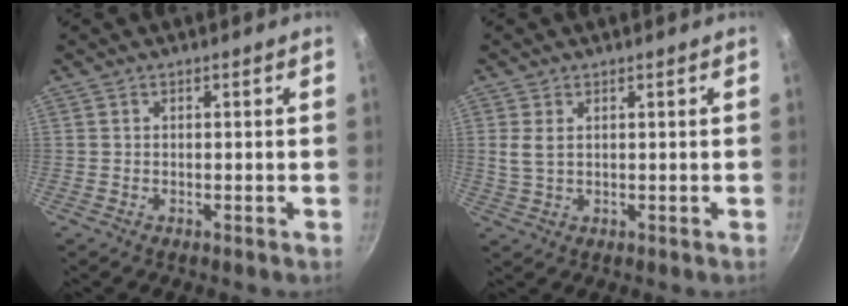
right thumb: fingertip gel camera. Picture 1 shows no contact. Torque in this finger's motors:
{"motor_torque": [-0.55, 0.71, -0.20, 0.28, 0.09]}